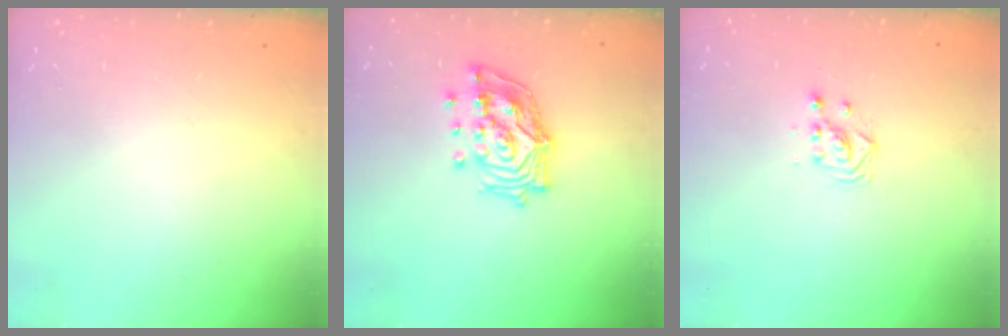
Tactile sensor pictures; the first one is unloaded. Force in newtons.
{"total": 14.8, "press": 14.7, "slide": 2.0}
{"total": 2.9, "press": 2.9, "slide": 0.2}